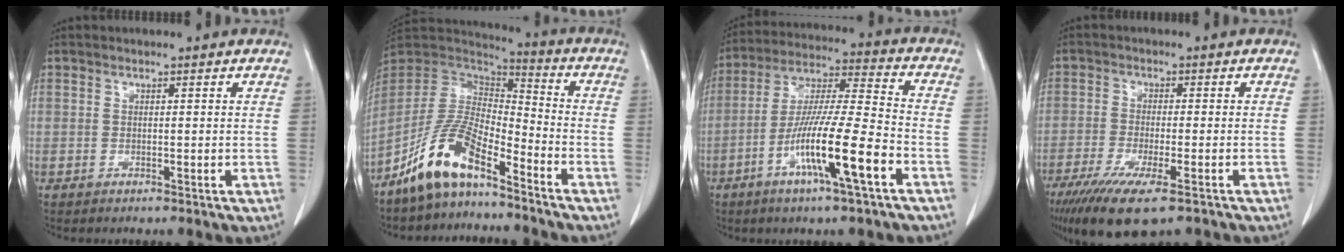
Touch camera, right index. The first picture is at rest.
{"total": 11.9, "force": [-8.5, 3.4, 7.7], "torque": [-0.168, 0.016, -0.165]}
{"total": 14.9, "force": [-6.3, 0.2, 13.5], "torque": [-0.255, -0.009, -0.115]}
{"total": 12.5, "force": [-8.8, 2.2, 8.5], "torque": [-0.147, -0.031, -0.139]}